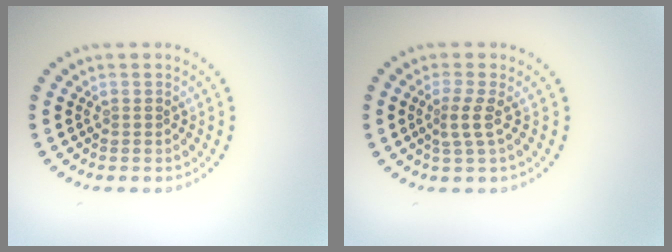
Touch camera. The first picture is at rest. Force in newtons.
{"total": 1.9, "press": 1.2, "slide": 1.4}